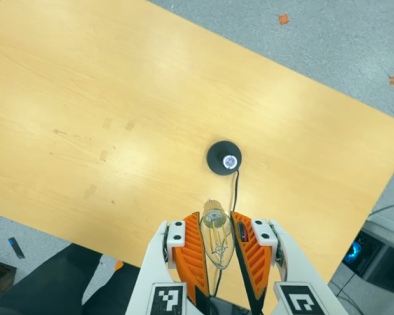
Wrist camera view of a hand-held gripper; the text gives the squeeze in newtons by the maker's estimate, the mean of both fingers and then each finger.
{"total": 12.5, "left": 13.4, "right": 11.5}